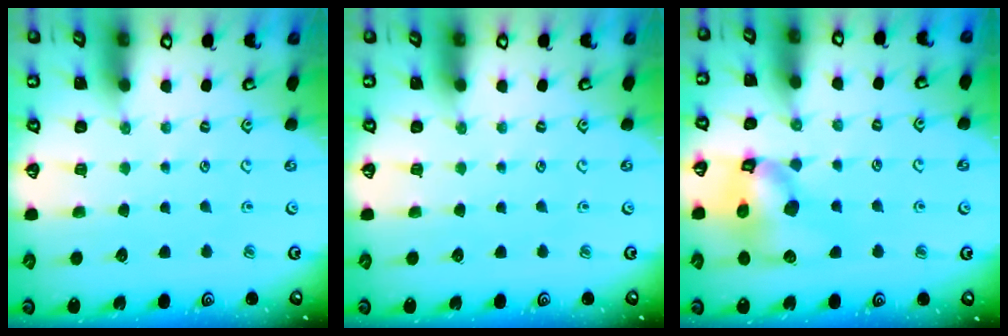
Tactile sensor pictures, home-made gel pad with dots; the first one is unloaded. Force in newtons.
{"total": 0.0}
{"total": 13.1, "press": 13.0, "slide": 1.8}